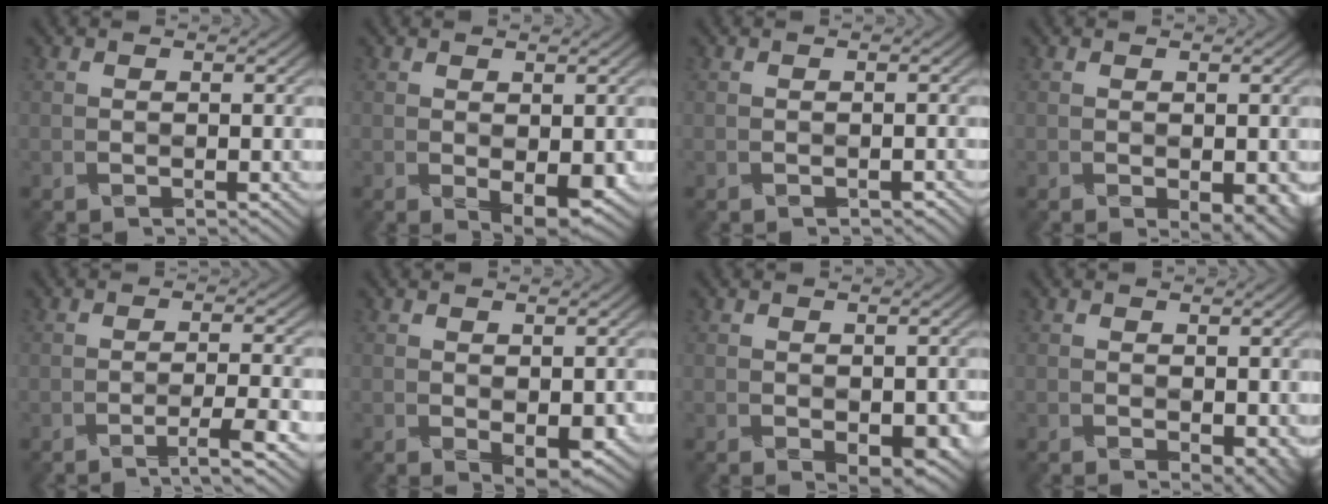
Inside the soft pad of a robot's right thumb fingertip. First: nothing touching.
{"total": 3.3, "force": [-0.6, 1.5, 2.9], "torque": [-0.047, -0.010, -0.005]}
{"total": 1.0, "force": [-0.7, 0.4, 0.6], "torque": [-0.008, -0.004, -0.008]}
{"total": 3.2, "force": [-1.1, 1.6, 2.5], "torque": [-0.035, -0.013, -0.007]}
{"total": 3.1, "force": [-2.0, -0.3, 2.4], "torque": [-0.032, 0.012, -0.052]}
{"total": 3.0, "force": [-0.6, 1.4, 2.5], "torque": [-0.042, -0.009, -0.005]}
{"total": 3.4, "force": [-1.3, 1.7, 2.7], "torque": [-0.043, -0.013, -0.015]}
{"total": 3.0, "force": [0.0, 1.9, 2.3], "torque": [-0.034, -0.012, 0.009]}